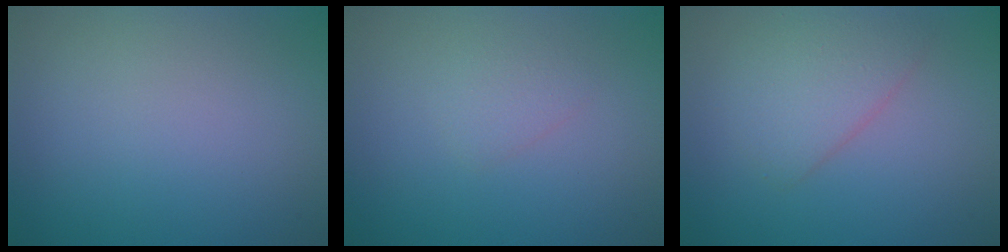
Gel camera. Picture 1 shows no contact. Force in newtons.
{"total": 1.1, "press": 1.1, "slide": 0.0}
{"total": 2.8, "press": 2.7, "slide": 0.2}